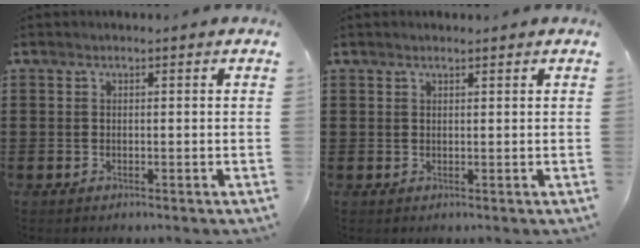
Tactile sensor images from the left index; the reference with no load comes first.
{"total": 0.7, "force": [0.6, 0.0, 0.4], "torque": [-0.008, -0.001, 0.012]}